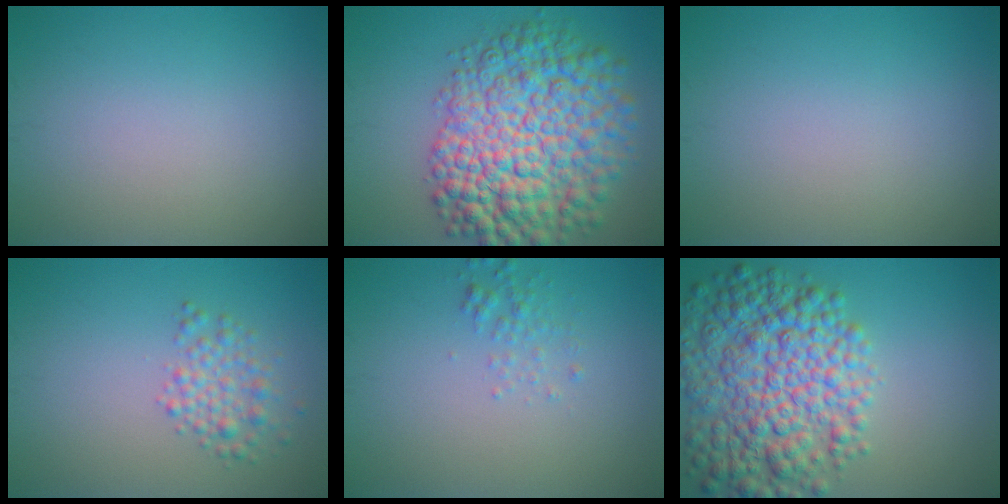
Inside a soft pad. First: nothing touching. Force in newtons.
{"total": 12.5, "press": 12.5, "slide": 0.3}
{"total": 0.0}
{"total": 2.6, "press": 2.6, "slide": 0.1}
{"total": 1.3, "press": 1.3, "slide": 0.0}
{"total": 10.0, "press": 10.0, "slide": 0.3}